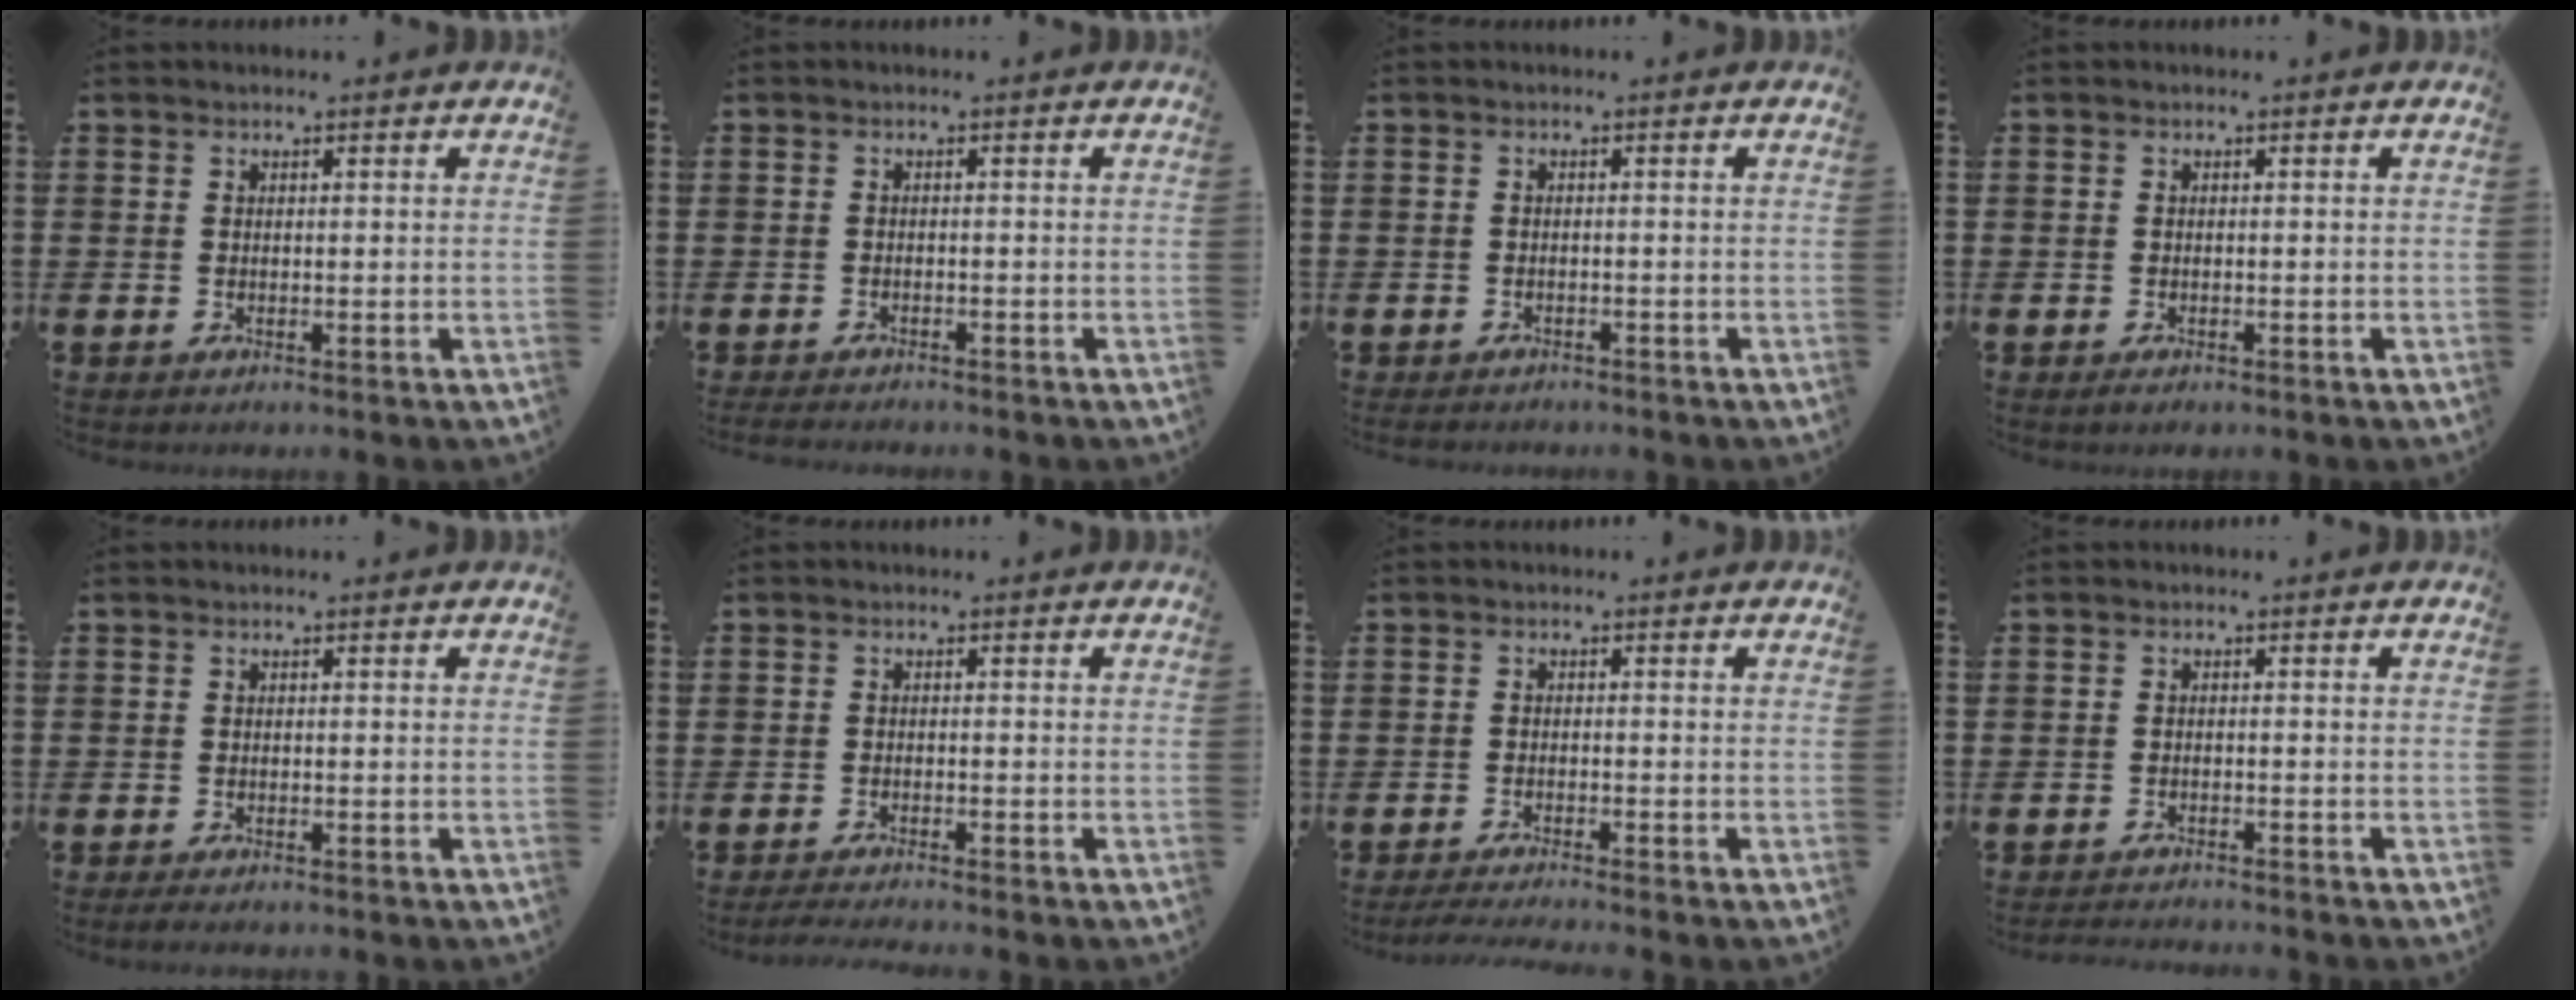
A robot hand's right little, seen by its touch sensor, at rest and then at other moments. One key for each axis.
{"total": 1.1, "fx": -1.1, "fy": 0.1, "fz": 0.3, "tx": -0.007, "ty": 0.002, "tz": -0.023}
{"total": 0.8, "fx": -0.8, "fy": 0.2, "fz": 0.1, "tx": -0.004, "ty": -0.001, "tz": -0.017}
{"total": 0.5, "fx": -0.3, "fy": 0.2, "fz": 0.4, "tx": -0.008, "ty": -0.001, "tz": -0.007}
{"total": 0.7, "fx": -0.5, "fy": 0.2, "fz": 0.5, "tx": -0.010, "ty": -0.001, "tz": -0.010}
{"total": 1.3, "fx": -1.2, "fy": -0.1, "fz": 0.5, "tx": -0.008, "ty": 0.002, "tz": -0.024}
{"total": 1.6, "fx": -1.4, "fy": -0.1, "fz": 0.6, "tx": -0.009, "ty": 0.003, "tz": -0.027}
{"total": 1.4, "fx": -1.4, "fy": -0.1, "fz": 0.1, "tx": -0.003, "ty": 0.002, "tz": -0.028}